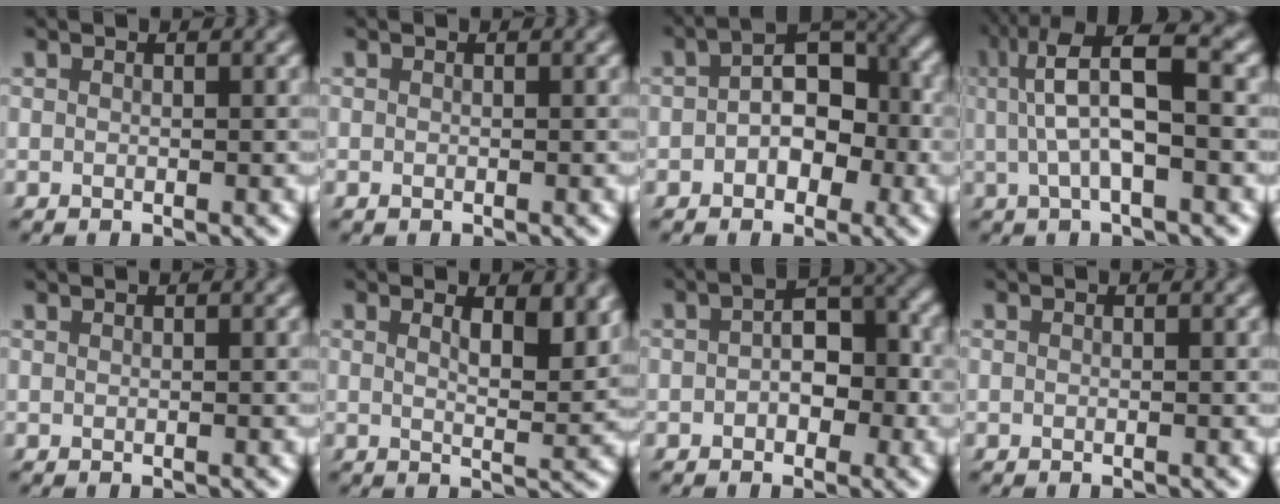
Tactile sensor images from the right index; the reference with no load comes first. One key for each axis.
{"total": 0.0}
{"total": 5.7, "fx": -0.5, "fy": 4.3, "fz": 3.8, "tx": -0.051, "ty": 0.009, "tz": -0.017}
{"total": 8.2, "fx": 2.0, "fy": 3.4, "fz": 7.2, "tx": -0.117, "ty": 0.019, "tz": 0.022}
{"total": 0.0}
{"total": 2.8, "fx": 1.9, "fy": 0.1, "fz": 2.1, "tx": -0.030, "ty": -0.007, "tz": 0.031}
{"total": 4.0, "fx": -0.6, "fy": 2.9, "fz": 2.8, "tx": -0.031, "ty": 0.000, "tz": -0.013}
{"total": 0.0}